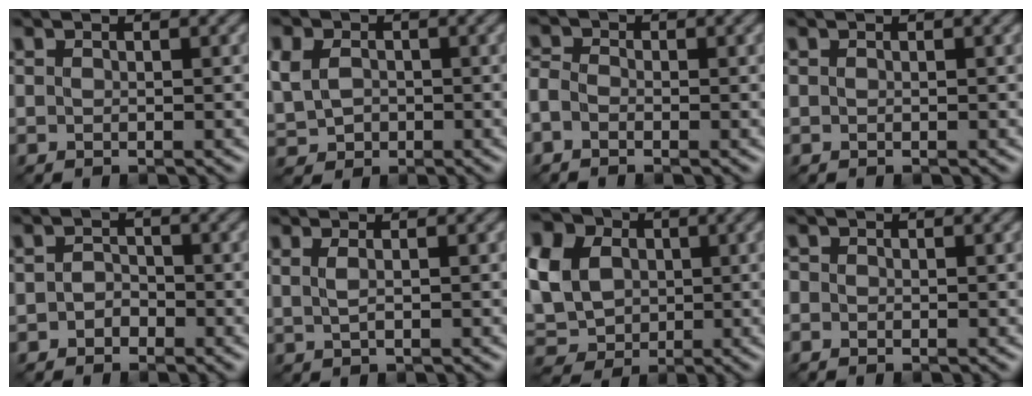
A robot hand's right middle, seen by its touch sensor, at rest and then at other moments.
{"total": 5.2, "force": [0.6, 4.4, 2.7], "torque": [-0.067, 0.021, -0.004]}
{"total": 2.0, "force": [-1.0, 1.2, 1.1], "torque": [-0.029, 0.007, -0.032]}
{"total": 0.0}
{"total": 1.2, "force": [-0.7, 0.9, 0.4], "torque": [-0.006, 0.009, -0.014]}
{"total": 1.0, "force": [0.4, 0.1, 1.0], "torque": [-0.024, 0.001, 0.011]}
{"total": 14.2, "force": [2.4, 11.8, 7.5], "torque": [-0.189, 0.030, 0.023]}
{"total": 0.7, "force": [-0.3, 0.6, 0.1], "torque": [0.000, -0.001, -0.008]}